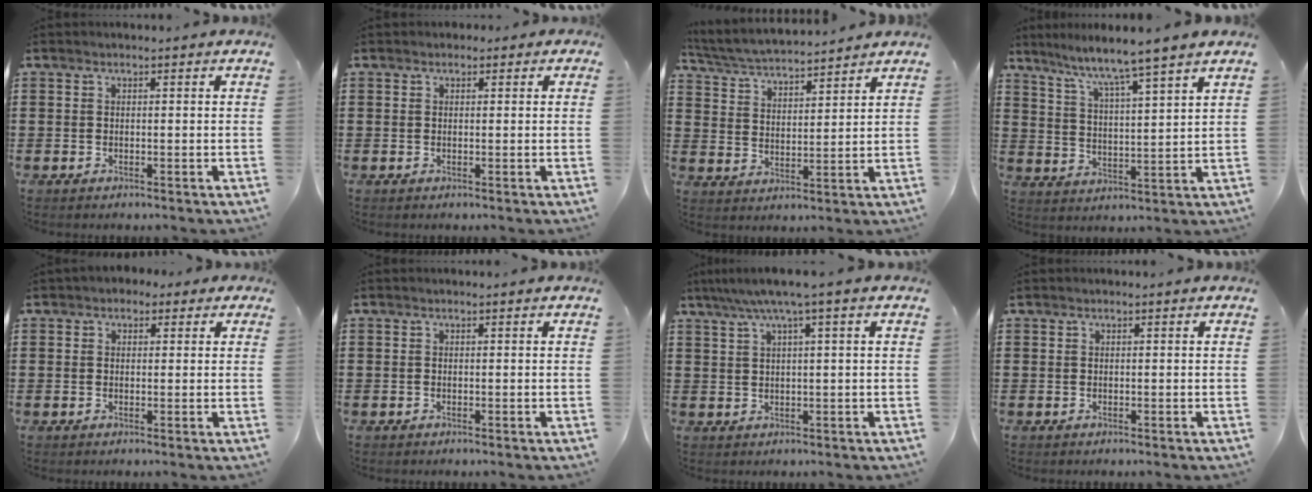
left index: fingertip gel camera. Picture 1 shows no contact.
{"total": 0.8, "force": [0.2, 0.7, 0.3], "torque": [-0.008, 0.006, 0.002]}
{"total": 4.0, "force": [3.9, 0.3, 1.0], "torque": [-0.040, -0.029, 0.060]}
{"total": 5.4, "force": [4.7, -1.5, 2.2], "torque": [-0.065, -0.040, 0.070]}
{"total": 1.5, "force": [0.6, 1.3, 0.5], "torque": [-0.014, 0.009, 0.009]}
{"total": 0.0}
{"total": 4.0, "force": [1.9, -0.4, 3.4], "torque": [-0.069, 0.001, 0.031]}
{"total": 0.0}